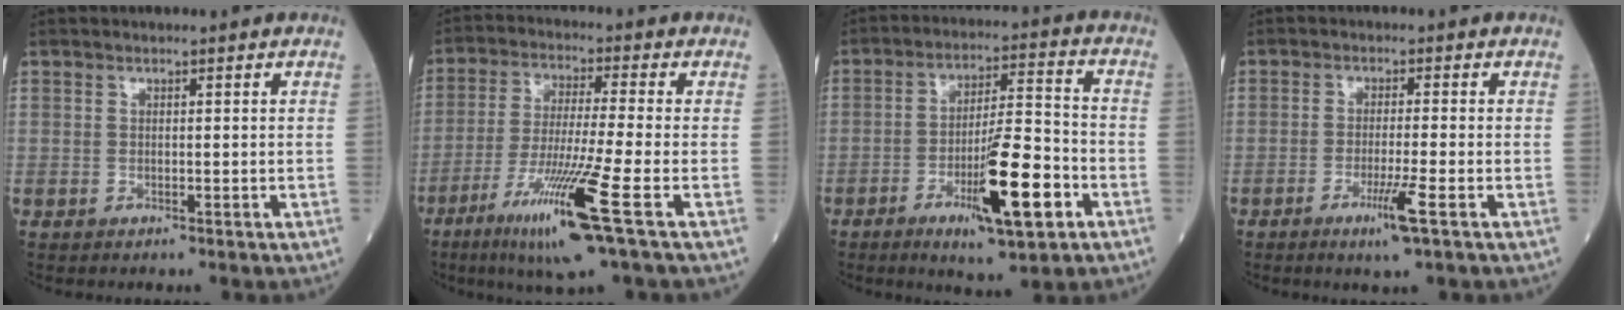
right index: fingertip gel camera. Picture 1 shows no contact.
{"total": 13.0, "force": [-6.2, -1.2, 11.4], "torque": [-0.223, -0.035, -0.115]}
{"total": 13.0, "force": [-5.4, 1.8, 11.7], "torque": [-0.193, -0.008, -0.086]}
{"total": 4.5, "force": [-2.3, -0.6, 3.8], "torque": [-0.071, -0.012, -0.044]}